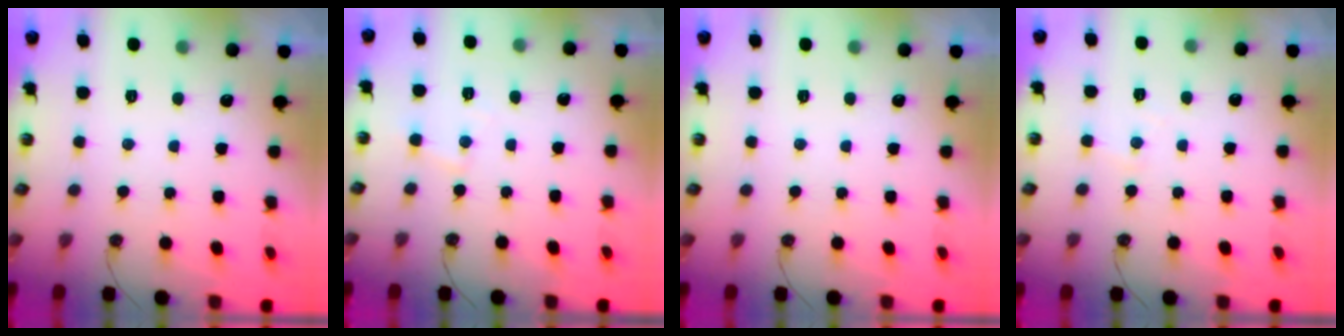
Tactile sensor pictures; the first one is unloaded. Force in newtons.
{"total": 3.9, "press": 3.9, "slide": 0.5}
{"total": 0.0}
{"total": 3.0, "press": 2.9, "slide": 0.6}